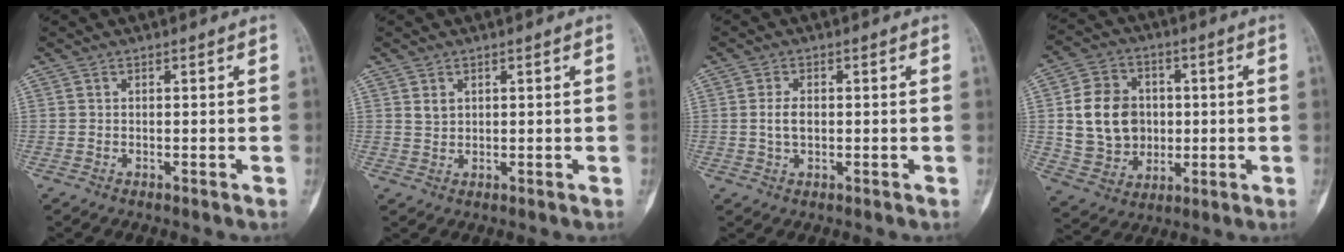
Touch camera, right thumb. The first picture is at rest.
{"total": 1.8, "force": [0.9, 1.3, 0.9], "torque": [-0.010, -0.005, 0.019]}
{"total": 3.2, "force": [-0.1, 1.9, 2.5], "torque": [-0.049, 0.004, -0.004]}
{"total": 14.4, "force": [1.2, 12.0, 7.8], "torque": [-0.103, 0.008, 0.034]}